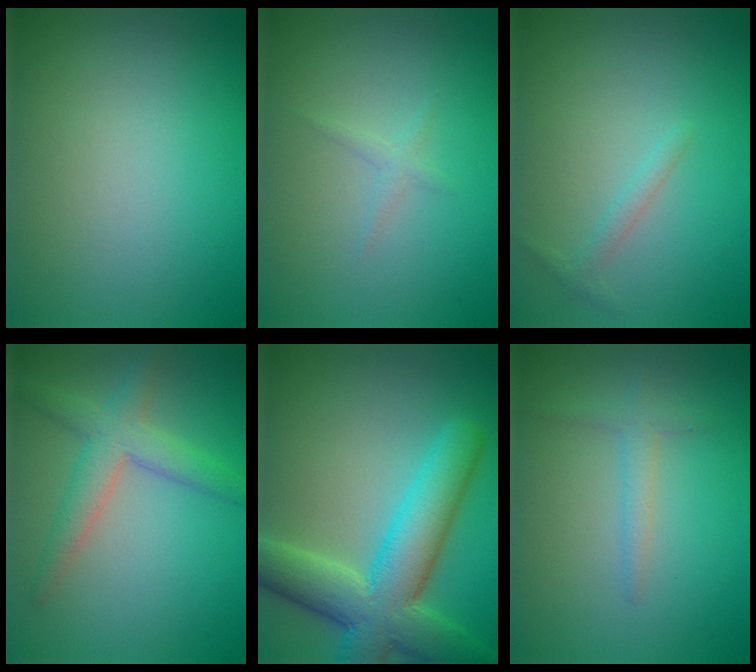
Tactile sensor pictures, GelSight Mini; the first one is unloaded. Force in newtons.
{"total": 0.8, "press": 0.8, "slide": 0.0}
{"total": 1.1, "press": 1.1, "slide": 0.1}
{"total": 3.9, "press": 3.9, "slide": 0.1}
{"total": 8.9, "press": 8.9, "slide": 0.6}
{"total": 1.5, "press": 1.5, "slide": 0.1}